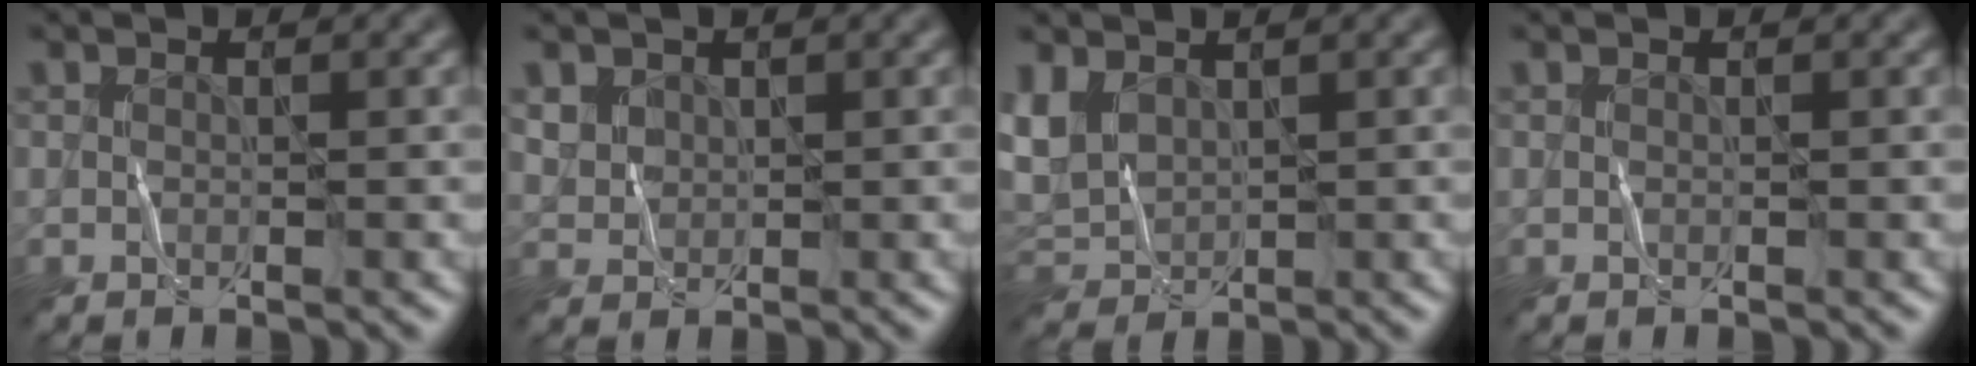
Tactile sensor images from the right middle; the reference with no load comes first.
{"total": 1.7, "force": [1.1, 1.2, 0.0], "torque": [-0.012, -0.003, 0.027]}
{"total": 3.0, "force": [1.3, 2.3, 1.3], "torque": [-0.053, 0.002, 0.031]}
{"total": 0.0}